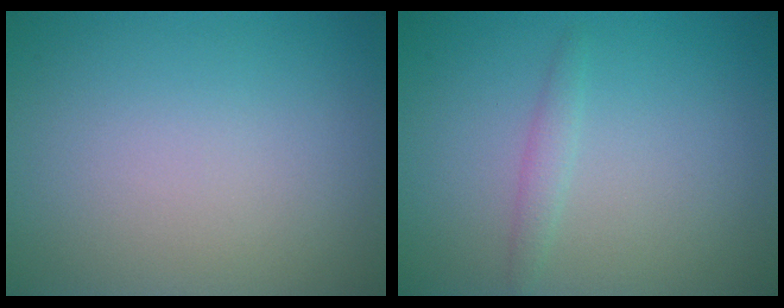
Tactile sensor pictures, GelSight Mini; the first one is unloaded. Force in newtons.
{"total": 1.2, "press": 1.2, "slide": 0.0}